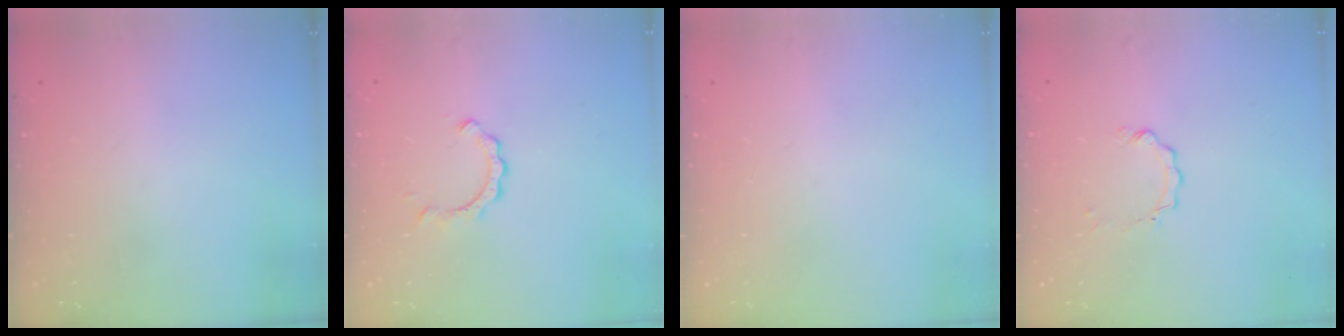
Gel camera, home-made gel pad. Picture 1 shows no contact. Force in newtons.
{"total": 2.4, "press": 2.4, "slide": 0.3}
{"total": 0.0}
{"total": 2.3, "press": 2.3, "slide": 0.3}